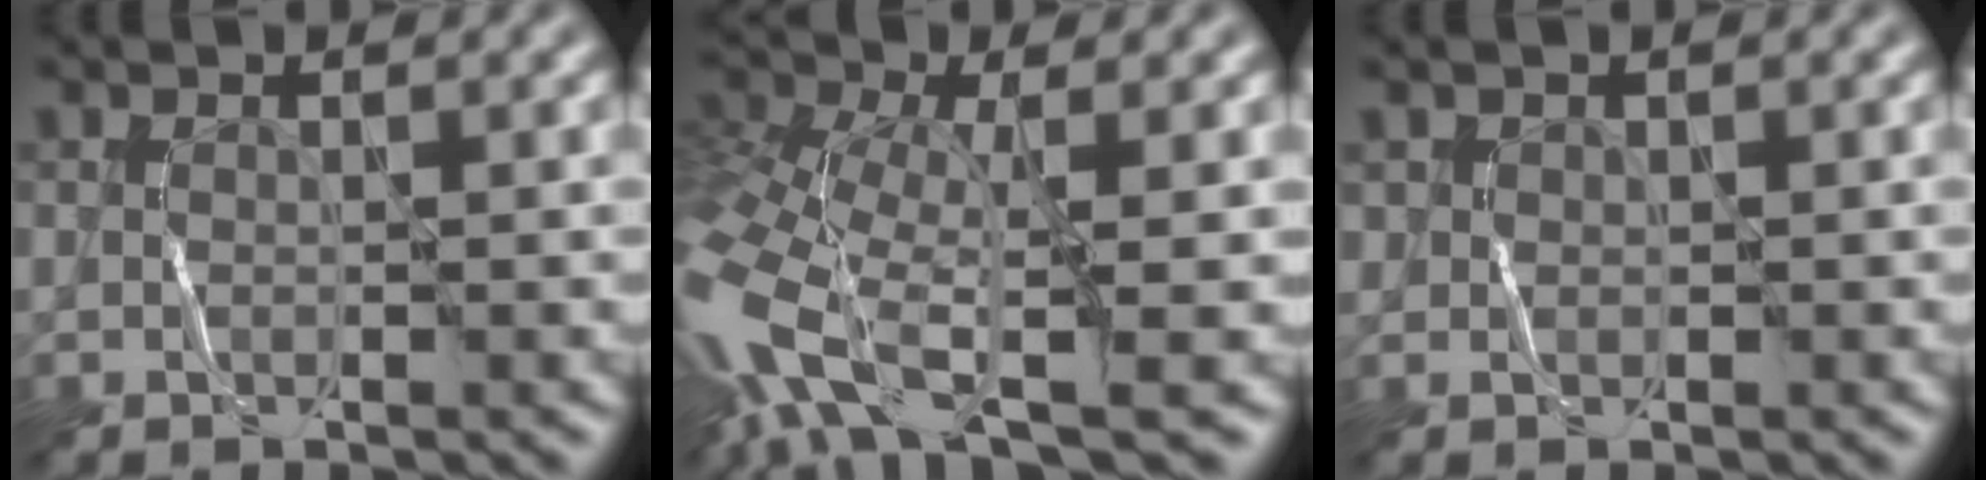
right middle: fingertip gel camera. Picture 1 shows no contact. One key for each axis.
{"total": 11.0, "fx": -4.1, "fy": 5.4, "fz": 8.7, "tx": -0.217, "ty": -0.001, "tz": -0.081}
{"total": 0.6, "fx": 0.3, "fy": 0.3, "fz": -0.5, "tx": 0.006, "ty": 0.000, "tz": 0.008}